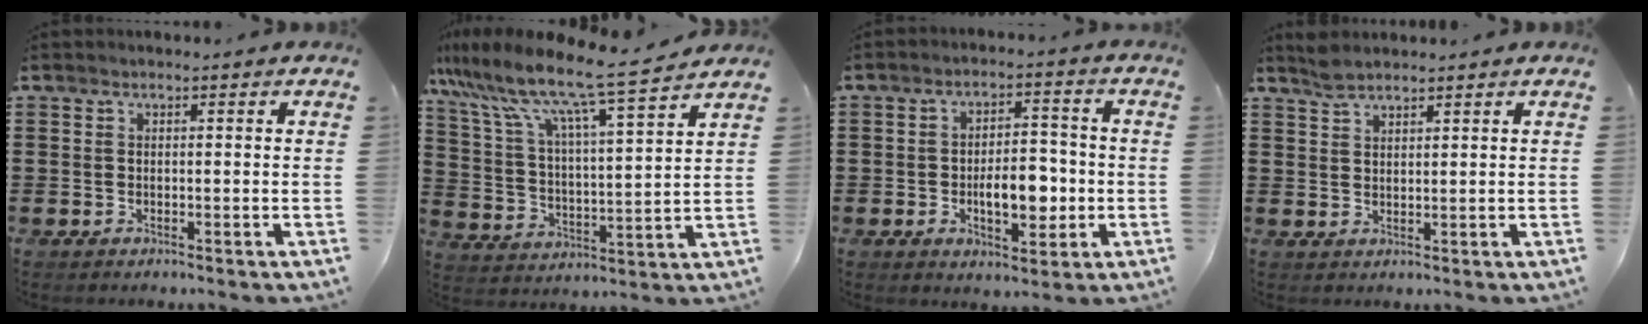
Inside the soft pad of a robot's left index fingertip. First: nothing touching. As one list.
[{"total": 10.0, "force": [8.5, 0.0, 5.2], "torque": [-0.135, -0.055, 0.139]}, {"total": 7.4, "force": [-1.6, 3.8, 6.1], "torque": [-0.083, 0.000, -0.033]}, {"total": 2.4, "force": [2.2, 0.5, 0.8], "torque": [-0.021, 0.002, 0.041]}]